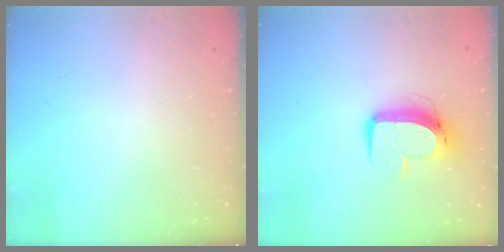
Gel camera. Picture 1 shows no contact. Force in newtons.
{"total": 10.4, "press": 10.4, "slide": 1.1}